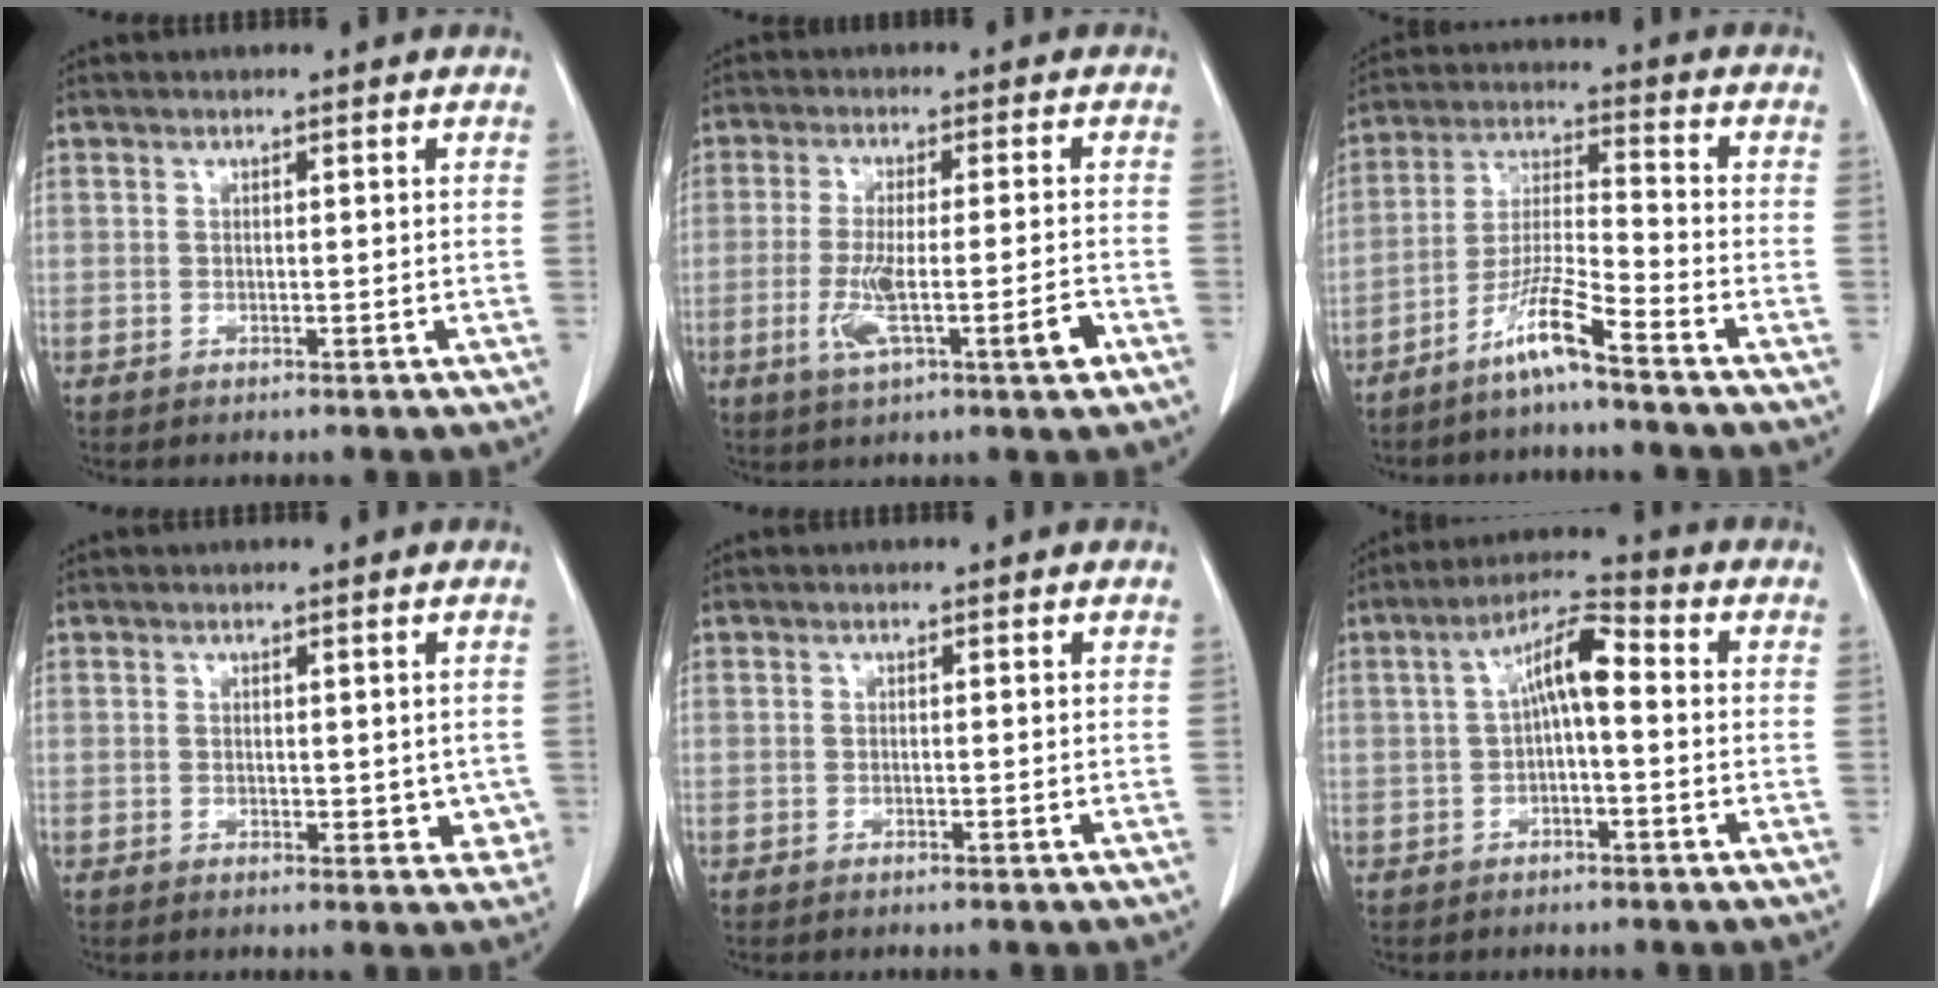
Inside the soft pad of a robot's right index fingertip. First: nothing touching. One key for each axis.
{"total": 8.4, "fx": -3.1, "fy": 1.0, "fz": 7.8, "tx": -0.141, "ty": -0.005, "tz": -0.048}
{"total": 7.9, "fx": -5.8, "fy": -0.6, "fz": 5.4, "tx": -0.109, "ty": -0.015, "tz": -0.117}
{"total": 3.0, "fx": 0.2, "fy": 2.1, "fz": 2.2, "tx": -0.004, "ty": -0.002, "tz": 0.004}
{"total": 0.0}
{"total": 7.2, "fx": 0.4, "fy": 1.9, "fz": 7.0, "tx": -0.126, "ty": 0.030, "tz": 0.002}